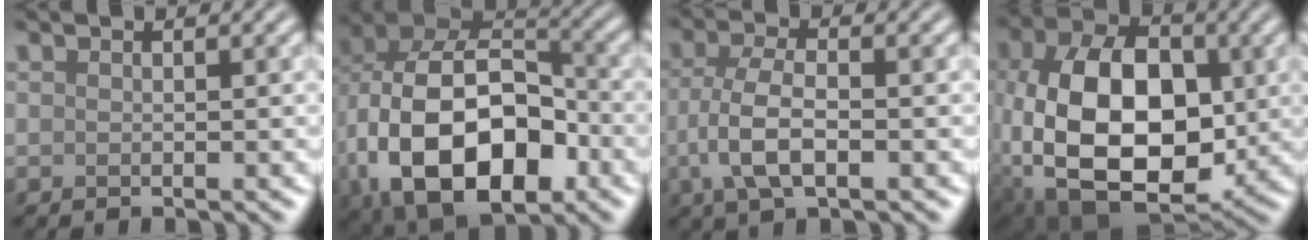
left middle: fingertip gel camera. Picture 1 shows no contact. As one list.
[{"total": 16.0, "force": [-4.3, 10.1, 11.6], "torque": [-0.215, -0.017, -0.076]}, {"total": 4.8, "force": [-1.3, 2.1, 4.1], "torque": [-0.093, 0.001, -0.025]}, {"total": 14.7, "force": [-1.5, 9.4, 11.2], "torque": [-0.211, -0.004, -0.029]}]